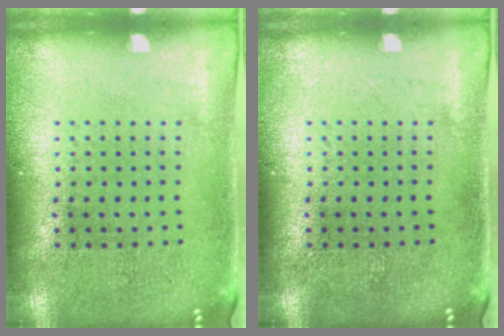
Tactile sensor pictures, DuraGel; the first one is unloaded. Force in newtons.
{"total": 0.0}